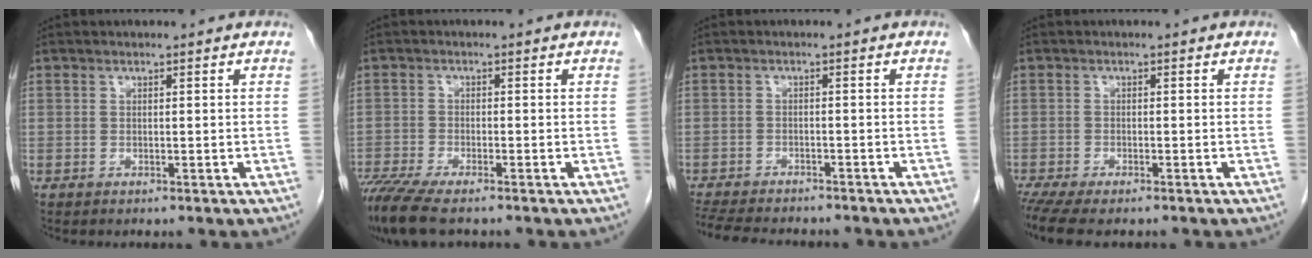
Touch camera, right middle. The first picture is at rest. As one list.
[{"total": 8.7, "force": [-7.0, 1.4, 5.1], "torque": [-0.095, -0.019, -0.119]}, {"total": 12.3, "force": [-10.8, 3.1, 5.1], "torque": [-0.107, -0.012, -0.150]}, {"total": 6.9, "force": [-5.6, 1.6, 3.7], "torque": [-0.061, -0.012, -0.088]}]